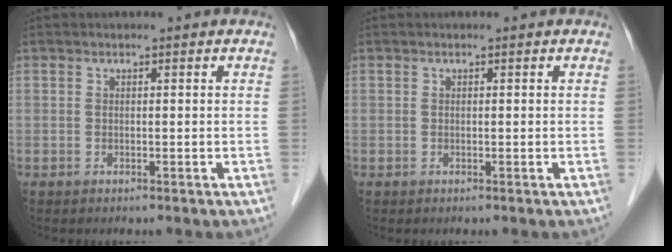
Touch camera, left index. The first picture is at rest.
{"total": 0.0}